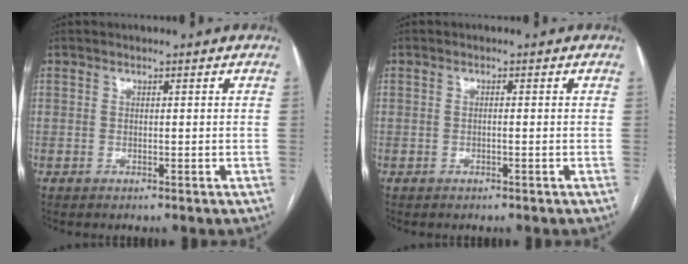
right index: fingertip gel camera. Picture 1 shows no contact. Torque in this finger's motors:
{"motor_torque": [-0.19, 0.28, -0.02, -0.01]}